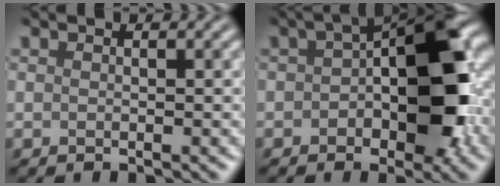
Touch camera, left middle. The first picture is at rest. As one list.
[{"total": 9.2, "force": [-0.9, 4.2, 8.1], "torque": [-0.114, 0.018, -0.008]}]